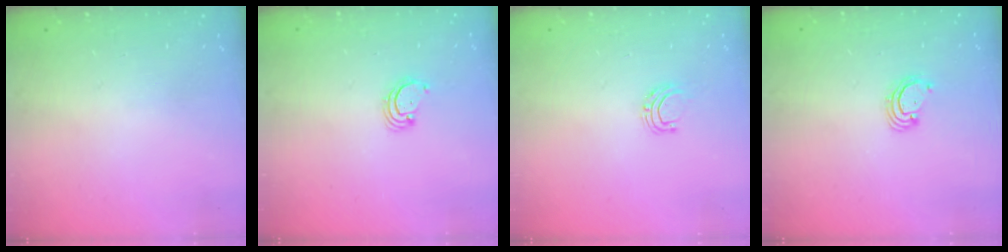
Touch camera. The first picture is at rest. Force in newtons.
{"total": 2.5, "press": 2.5, "slide": 0.2}
{"total": 4.5, "press": 4.5, "slide": 0.4}
{"total": 2.4, "press": 2.4, "slide": 0.2}